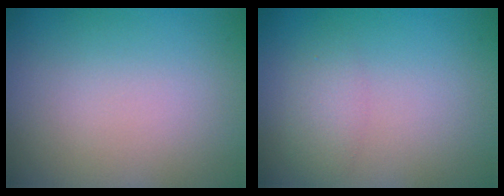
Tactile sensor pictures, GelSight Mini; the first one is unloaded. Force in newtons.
{"total": 1.7, "press": 1.7, "slide": 0.1}